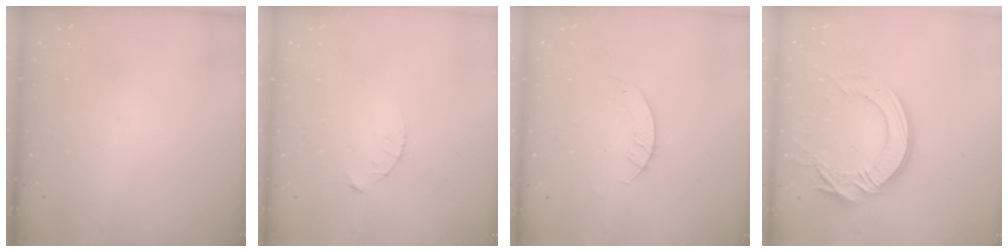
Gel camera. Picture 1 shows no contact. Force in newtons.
{"total": 2.1, "press": 2.1, "slide": 0.3}
{"total": 2.8, "press": 2.8, "slide": 0.2}
{"total": 15.8, "press": 15.7, "slide": 1.7}